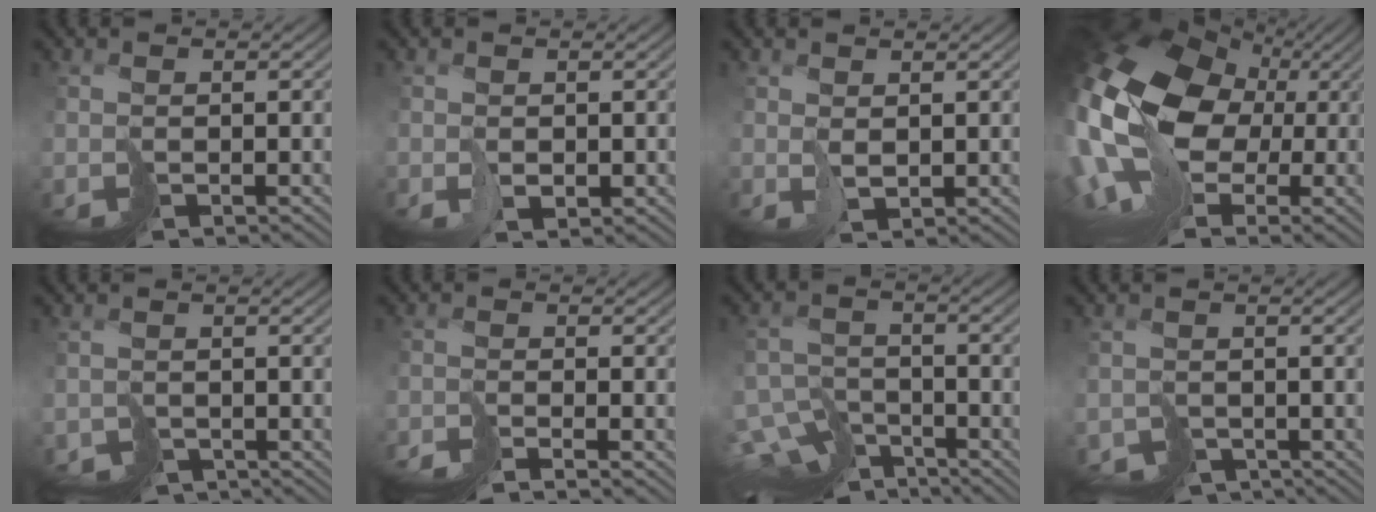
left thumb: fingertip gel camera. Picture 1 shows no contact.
{"total": 1.0, "force": [0.3, 0.7, 0.6], "torque": [-0.008, 0.001, 0.008]}
{"total": 1.4, "force": [1.2, 0.3, 0.5], "torque": [-0.010, 0.006, 0.027]}
{"total": 20.4, "force": [0.3, 15.9, 12.7], "torque": [-0.288, -0.027, -0.010]}
{"total": 3.4, "force": [-3.0, 1.6, 0.4], "torque": [0.005, -0.017, -0.055]}
{"total": 4.0, "force": [-3.7, -0.7, 1.4], "torque": [-0.020, 0.003, -0.074]}
{"total": 11.2, "force": [-9.4, 4.9, 3.5], "torque": [-0.068, -0.017, -0.144]}
{"total": 3.9, "force": [-3.3, 2.1, 0.6], "torque": [0.002, -0.019, -0.055]}